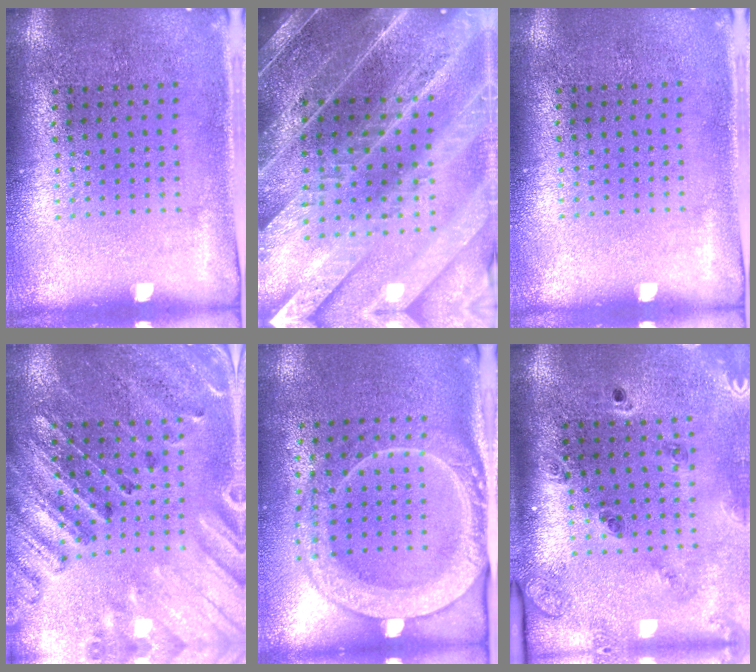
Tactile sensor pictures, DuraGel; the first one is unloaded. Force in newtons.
{"total": 4.4, "press": 4.0, "slide": 1.9}
{"total": 0.0}
{"total": 2.7, "press": 2.6, "slide": 0.9}
{"total": 2.4, "press": 2.2, "slide": 1.1}
{"total": 1.7, "press": 1.6, "slide": 0.5}